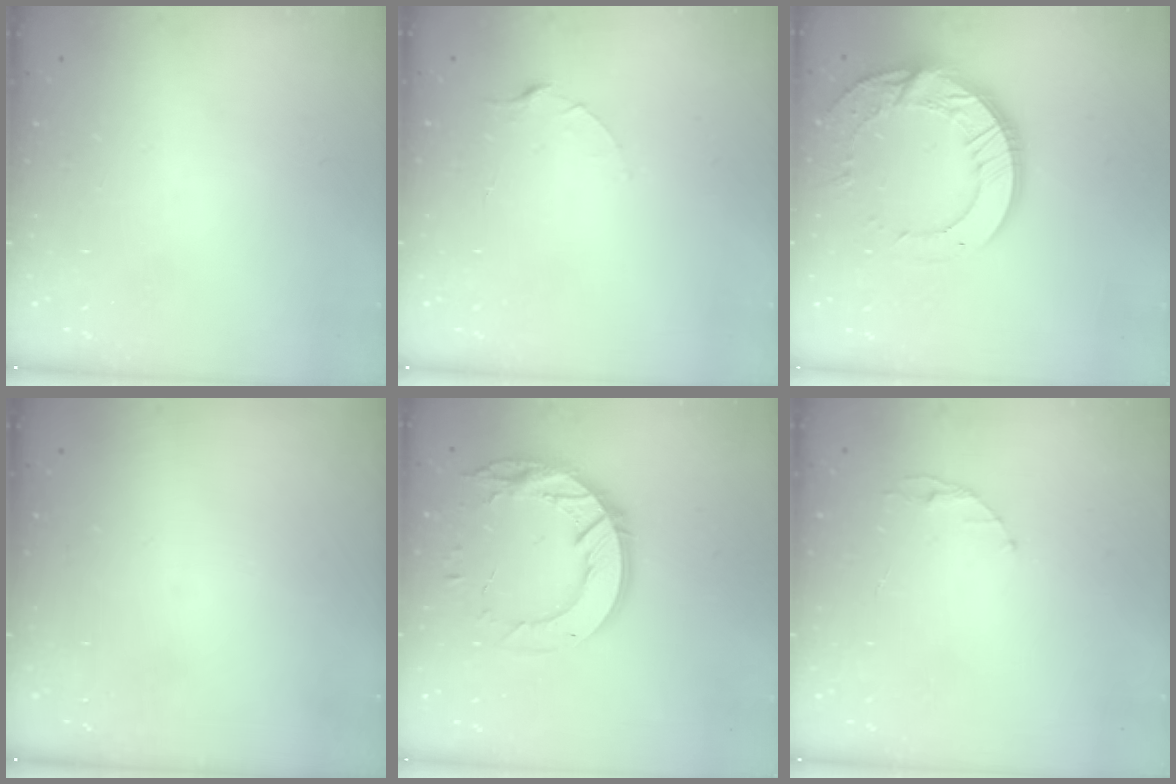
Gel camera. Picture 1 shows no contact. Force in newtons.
{"total": 2.5, "press": 2.5, "slide": 0.3}
{"total": 15.8, "press": 15.8, "slide": 1.3}
{"total": 0.0}
{"total": 16.4, "press": 16.4, "slide": 1.4}
{"total": 3.9, "press": 3.9, "slide": 0.5}